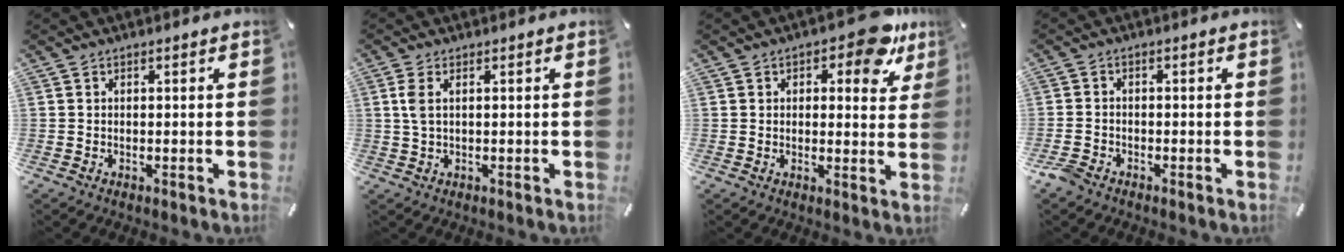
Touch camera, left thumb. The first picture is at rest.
{"total": 3.3, "force": [0.8, 1.3, 2.9], "torque": [-0.075, 0.000, 0.007]}
{"total": 10.5, "force": [6.1, 5.1, 6.9], "torque": [-0.072, -0.032, 0.099]}
{"total": 2.4, "force": [-2.0, 1.1, 0.9], "torque": [-0.028, 0.005, -0.042]}